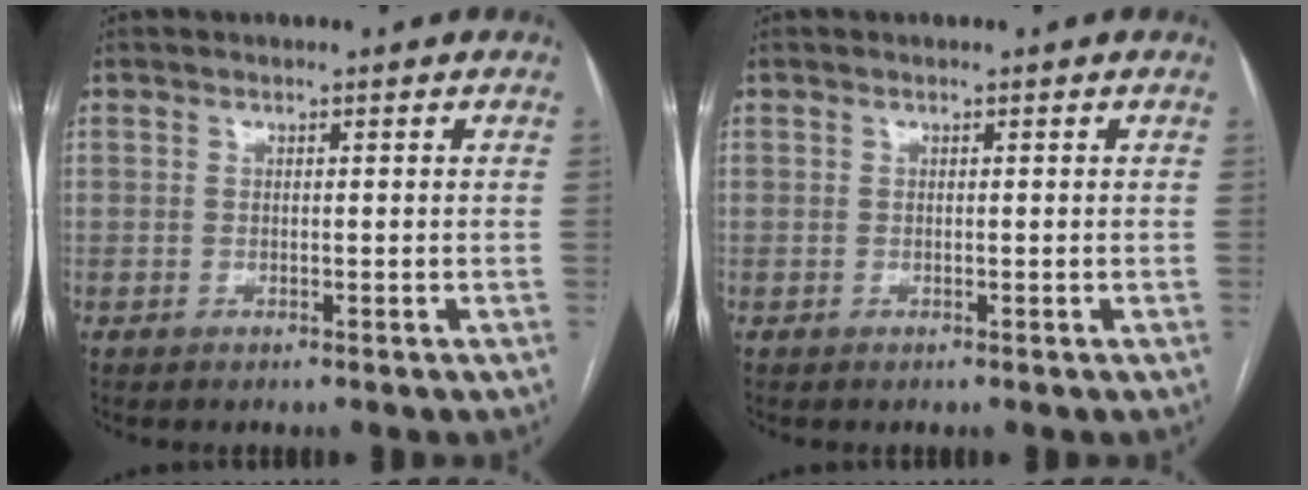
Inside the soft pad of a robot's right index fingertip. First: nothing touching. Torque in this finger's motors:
{"motor_torque": [0.00, 0.00, 0.00, 0.01]}